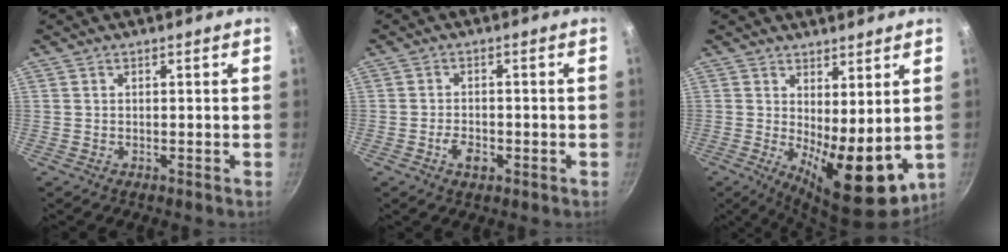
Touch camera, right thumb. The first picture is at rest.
{"total": 3.7, "force": [-1.6, 2.1, 2.5], "torque": [-0.041, 0.010, -0.030]}
{"total": 12.4, "force": [0.5, 4.7, 11.5], "torque": [-0.139, -0.028, 0.021]}